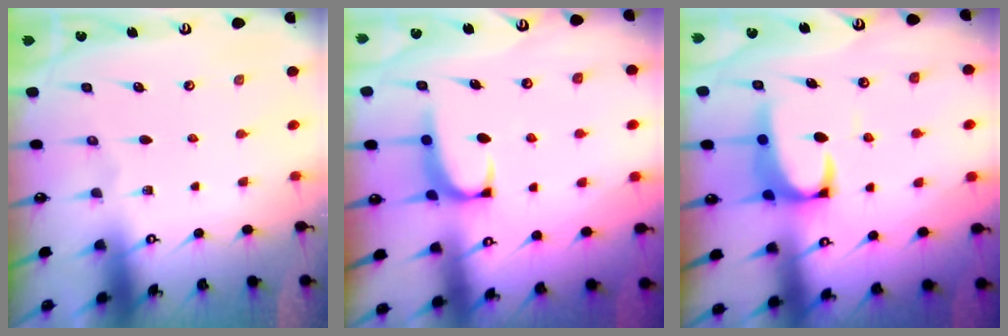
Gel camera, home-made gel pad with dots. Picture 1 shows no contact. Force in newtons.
{"total": 0.9, "press": 0.6, "slide": 0.6}
{"total": 2.4, "press": 2.2, "slide": 1.0}